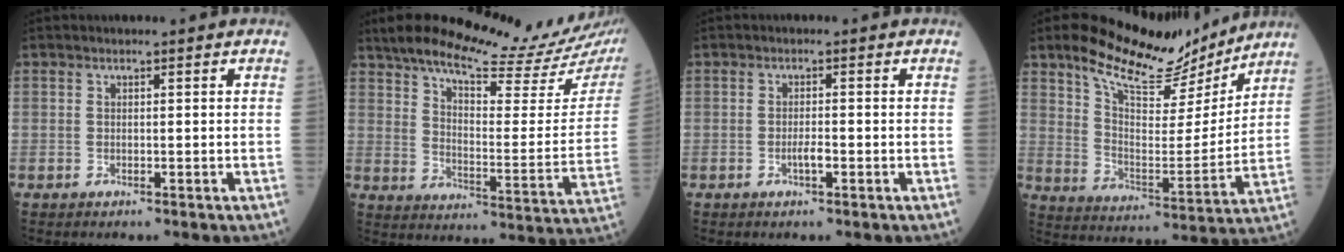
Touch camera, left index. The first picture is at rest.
{"total": 22.7, "force": [19.4, 2.5, 11.5], "torque": [-0.184, -0.044, 0.261]}
{"total": 1.7, "force": [-0.7, 0.3, 1.5], "torque": [-0.027, 0.001, -0.013]}
{"total": 16.2, "force": [13.7, 4.3, 7.5], "torque": [-0.130, -0.009, 0.223]}